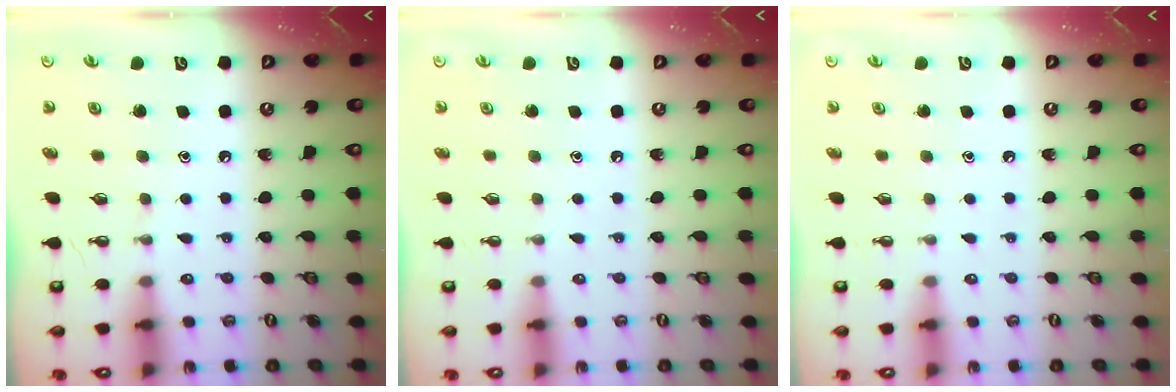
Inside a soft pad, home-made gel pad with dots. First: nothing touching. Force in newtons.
{"total": 0.0}
{"total": 0.0}